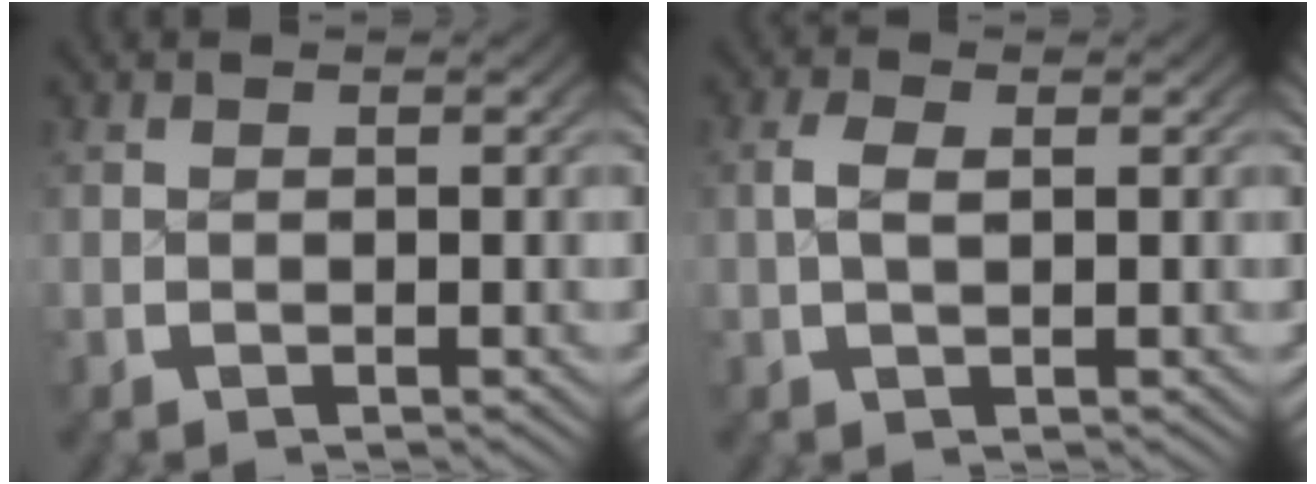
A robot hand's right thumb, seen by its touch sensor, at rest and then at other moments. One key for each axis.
{"total": 1.6, "fx": 0.4, "fy": 0.7, "fz": 1.4, "tx": -0.031, "ty": -0.001, "tz": 0.010}